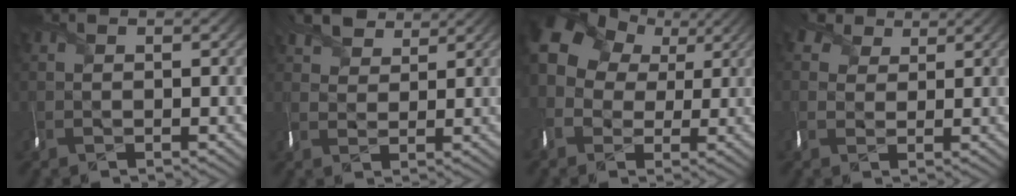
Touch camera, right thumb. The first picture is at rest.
{"total": 4.1, "force": [3.6, 1.8, 0.6], "torque": [-0.026, 0.010, 0.065]}
{"total": 11.6, "force": [2.5, 9.9, 5.6], "torque": [-0.163, 0.015, 0.026]}
{"total": 2.6, "force": [1.9, 1.8, -0.4], "torque": [-0.006, 0.006, 0.029]}